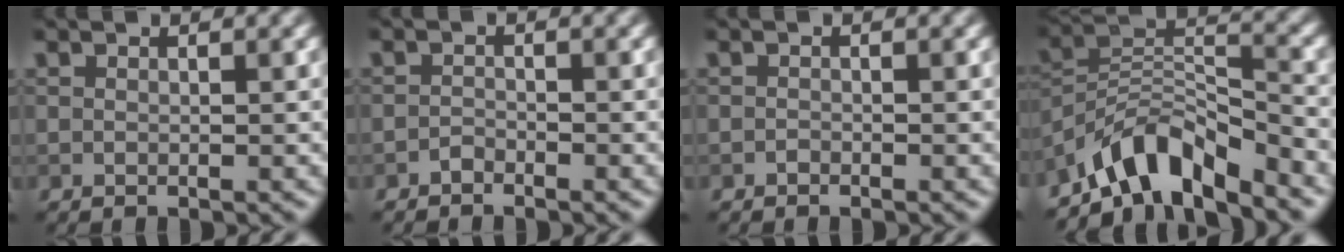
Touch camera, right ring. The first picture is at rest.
{"total": 0.9, "force": [-0.8, 0.3, 0.2], "torque": [-0.004, 0.002, -0.018]}
{"total": 0.5, "force": [-0.5, 0.2, 0.1], "torque": [-0.002, 0.001, -0.010]}
{"total": 7.5, "force": [-6.1, 2.2, 3.7], "torque": [-0.052, 0.002, -0.122]}